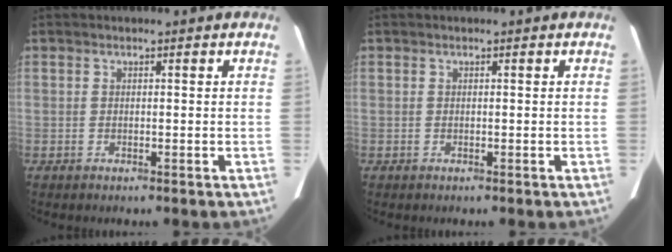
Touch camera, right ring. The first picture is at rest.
{"total": 0.0}